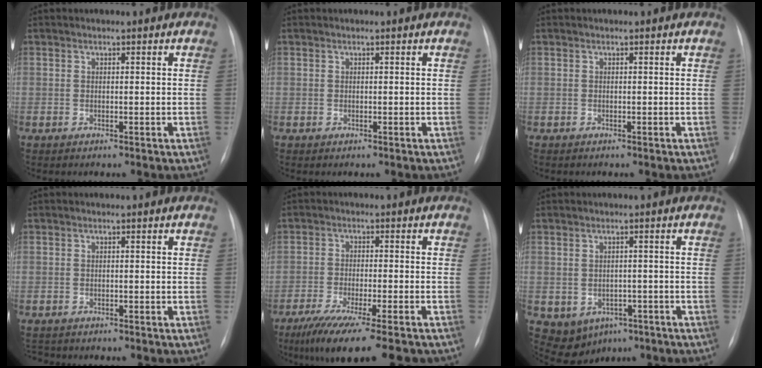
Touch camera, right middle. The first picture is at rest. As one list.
[{"total": 0.0}, {"total": 0.0}, {"total": 1.6, "force": [-1.6, 0.5, 0.0], "torque": [-0.004, -0.007, -0.021]}, {"total": 14.0, "force": [-10.8, 1.5, 8.8], "torque": [-0.136, -0.038, -0.167]}, {"total": 6.3, "force": [-3.1, 5.0, 2.4], "torque": [-0.040, 0.013, -0.025]}]